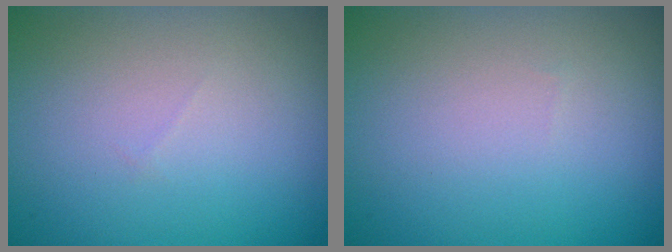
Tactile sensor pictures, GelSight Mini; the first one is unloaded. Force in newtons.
{"total": 0.0}